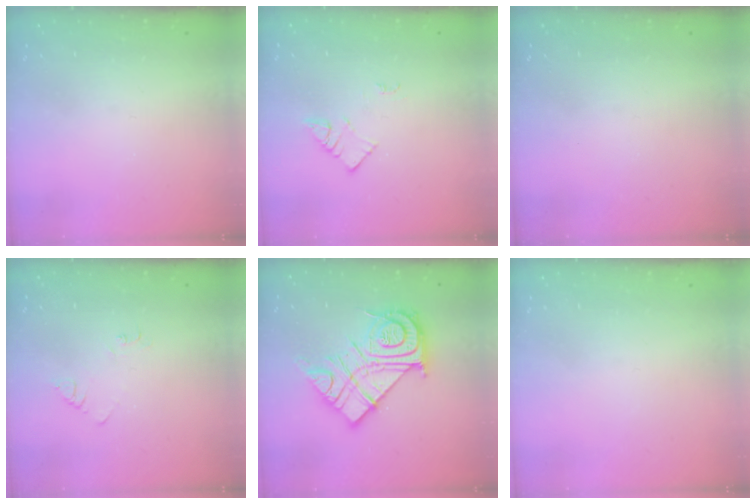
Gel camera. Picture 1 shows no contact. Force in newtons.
{"total": 2.7, "press": 2.6, "slide": 0.4}
{"total": 0.0}
{"total": 3.0, "press": 3.0, "slide": 0.4}
{"total": 20.9, "press": 20.8, "slide": 1.9}
{"total": 1.8, "press": 1.7, "slide": 0.1}